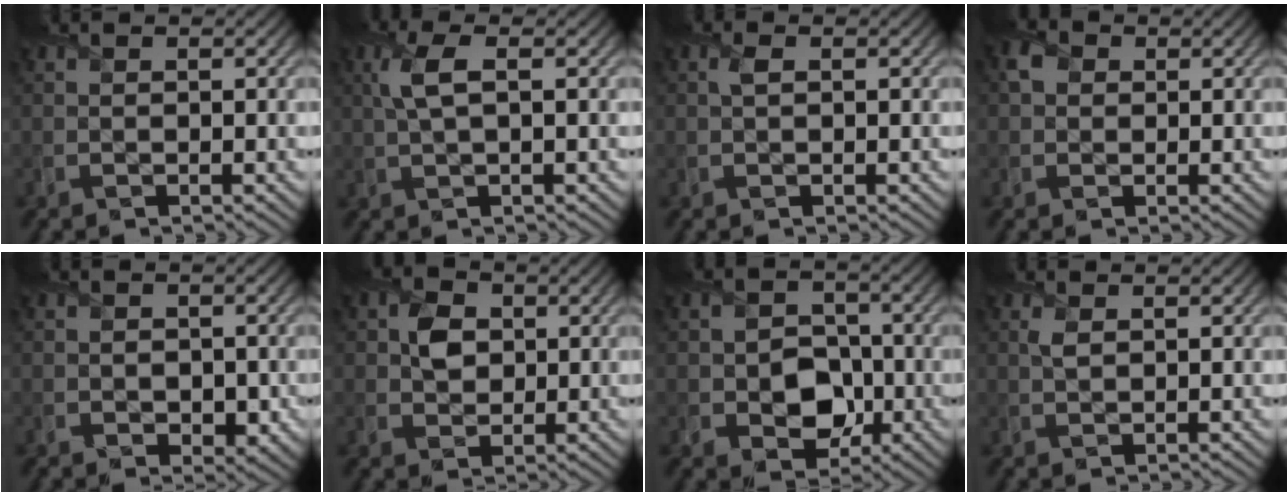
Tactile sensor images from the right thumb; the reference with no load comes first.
{"total": 3.8, "force": [0.9, 1.3, 3.5], "torque": [-0.089, 0.010, 0.014]}
{"total": 1.1, "force": [0.2, 0.6, 0.8], "torque": [-0.019, 0.001, 0.000]}
{"total": 2.5, "force": [0.4, 2.3, 1.0], "torque": [-0.022, 0.002, -0.002]}
{"total": 2.7, "force": [-0.6, 2.2, 1.4], "torque": [-0.014, -0.008, -0.008]}
{"total": 3.6, "force": [0.7, 3.0, 1.9], "torque": [-0.040, 0.002, 0.002]}
{"total": 6.4, "force": [-1.6, 5.1, 3.6], "torque": [-0.058, -0.009, -0.038]}
{"total": 1.4, "force": [0.6, 0.8, 1.0], "torque": [-0.029, 0.002, 0.010]}